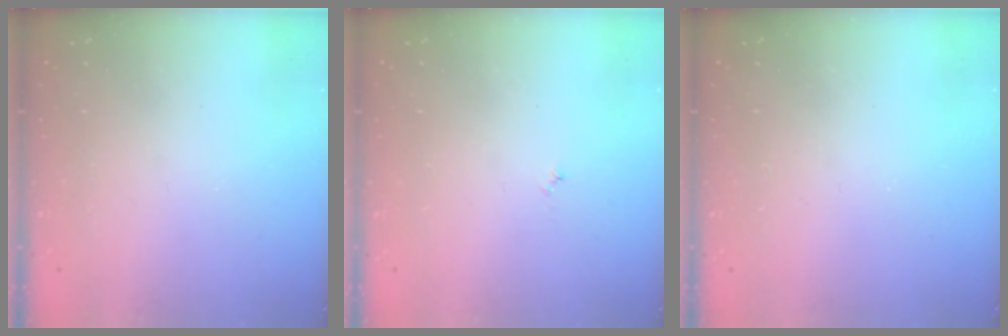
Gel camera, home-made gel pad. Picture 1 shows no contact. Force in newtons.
{"total": 3.0, "press": 2.9, "slide": 0.3}
{"total": 0.0}